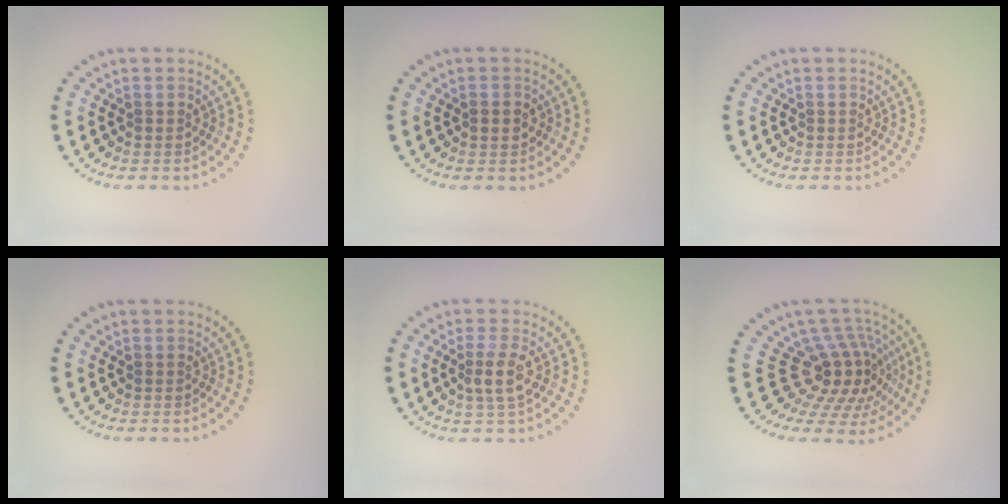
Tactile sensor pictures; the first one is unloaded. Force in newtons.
{"total": 1.7, "press": 1.7, "slide": 0.2}
{"total": 0.0}
{"total": 0.0}
{"total": 2.5, "press": 2.2, "slide": 1.1}
{"total": 5.2, "press": 3.7, "slide": 3.7}